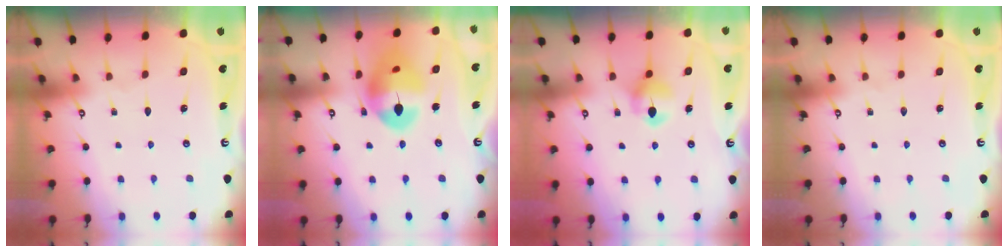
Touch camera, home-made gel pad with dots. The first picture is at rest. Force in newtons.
{"total": 14.9, "press": 14.8, "slide": 1.9}
{"total": 5.9, "press": 5.9, "slide": 0.7}
{"total": 0.0}